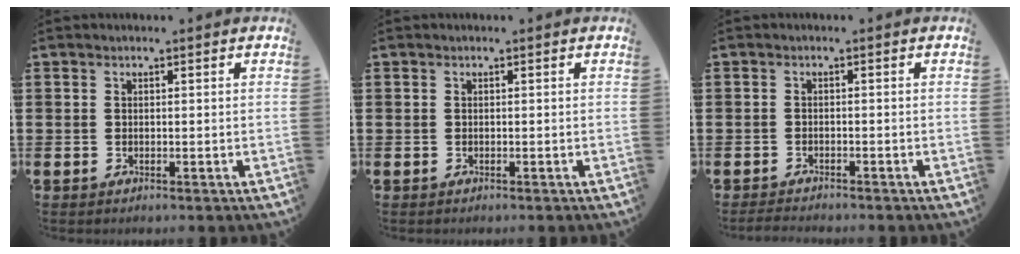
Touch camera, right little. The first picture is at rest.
{"total": 0.0}
{"total": 1.2, "force": [-1.2, 0.0, 0.2], "torque": [-0.006, 0.002, -0.025]}